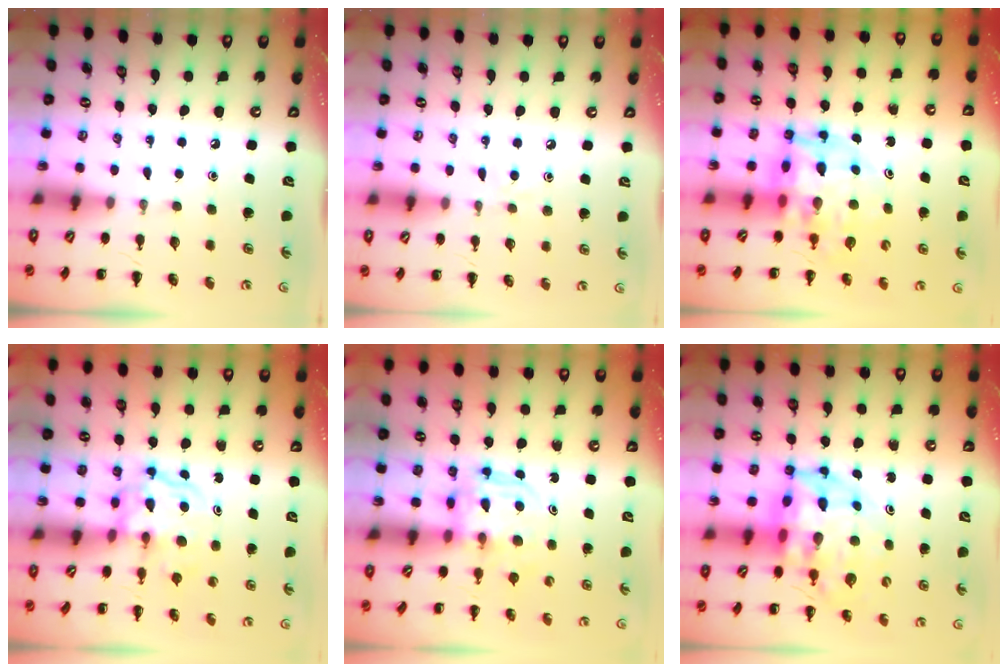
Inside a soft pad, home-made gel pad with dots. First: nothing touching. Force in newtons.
{"total": 3.1, "press": 2.9, "slide": 1.1}
{"total": 11.1, "press": 10.6, "slide": 3.6}
{"total": 3.9, "press": 3.8, "slide": 0.5}
{"total": 3.6, "press": 3.6, "slide": 0.2}
{"total": 7.2, "press": 6.9, "slide": 2.0}